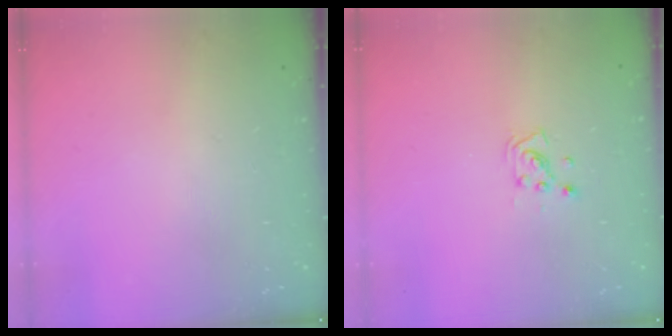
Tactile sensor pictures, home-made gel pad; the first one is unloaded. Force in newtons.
{"total": 4.3, "press": 4.1, "slide": 1.2}